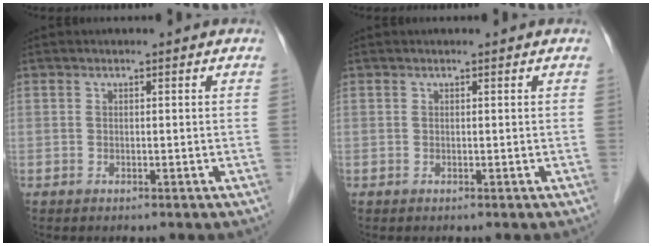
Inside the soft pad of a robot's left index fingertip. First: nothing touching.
{"total": 0.6, "force": [0.6, 0.0, 0.2], "torque": [-0.008, 0.006, 0.010]}